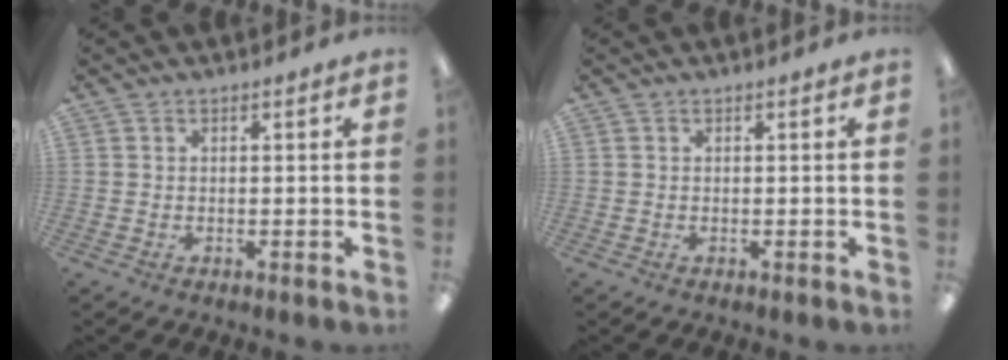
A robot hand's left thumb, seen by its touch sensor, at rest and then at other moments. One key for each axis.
{"total": 0.0}